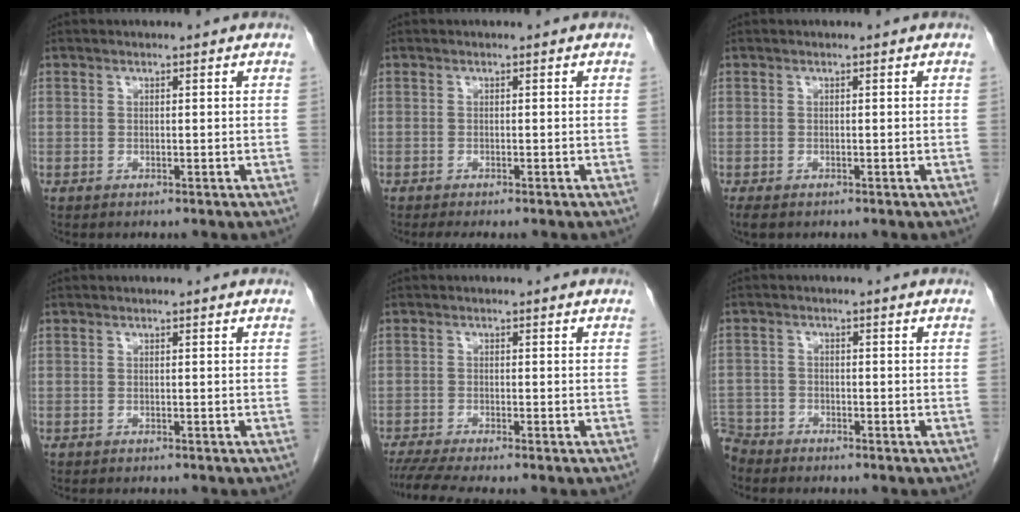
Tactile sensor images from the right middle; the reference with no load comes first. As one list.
[{"total": 3.1, "force": [-2.6, 0.6, 1.7], "torque": [-0.022, -0.009, -0.032]}, {"total": 2.2, "force": [-1.6, 1.0, 1.1], "torque": [-0.022, -0.006, -0.021]}, {"total": 2.6, "force": [-2.3, 0.5, 1.0], "torque": [-0.019, -0.007, -0.024]}, {"total": 6.2, "force": [-5.3, -0.5, 3.1], "torque": [-0.049, -0.015, -0.089]}, {"total": 5.6, "force": [-5.2, 2.2, 0.0], "torque": [-0.005, -0.009, -0.102]}]